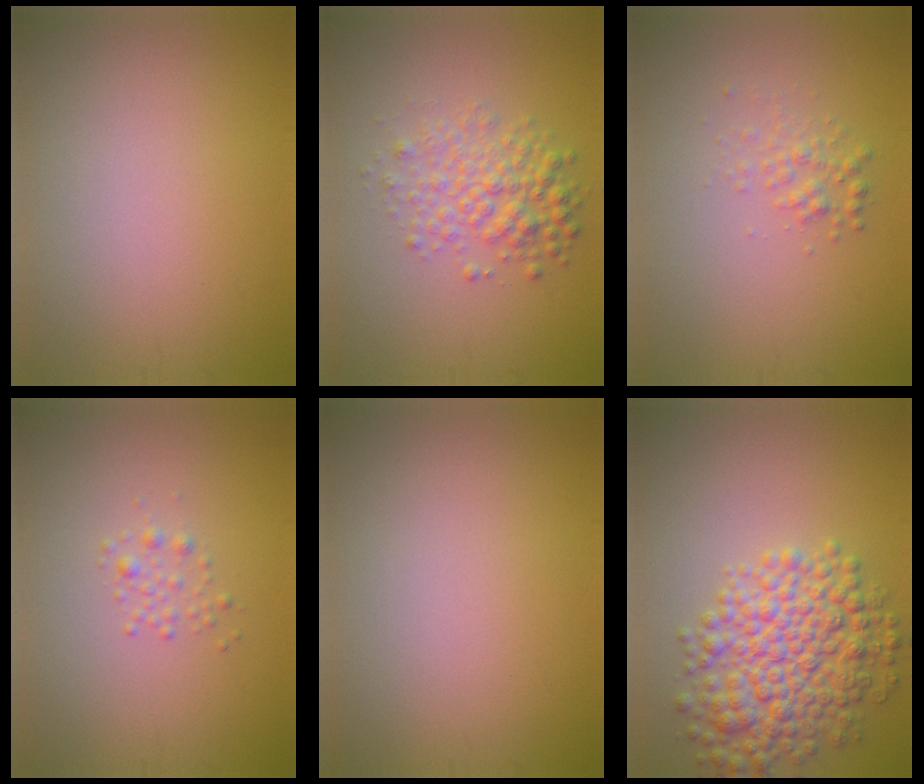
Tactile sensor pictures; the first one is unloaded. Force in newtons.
{"total": 3.7, "press": 3.7, "slide": 0.1}
{"total": 1.5, "press": 1.5, "slide": 0.1}
{"total": 1.1, "press": 1.1, "slide": 0.0}
{"total": 0.0}
{"total": 7.5, "press": 7.5, "slide": 0.1}